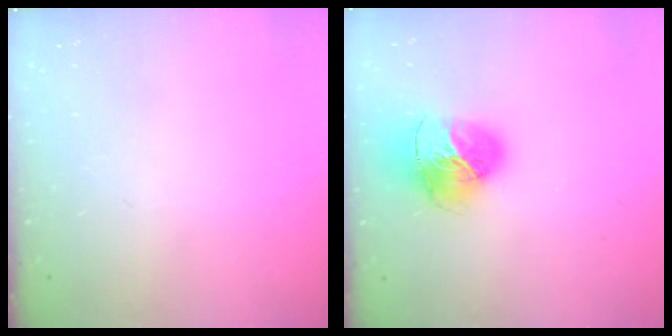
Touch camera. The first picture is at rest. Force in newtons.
{"total": 16.9, "press": 16.8, "slide": 1.7}